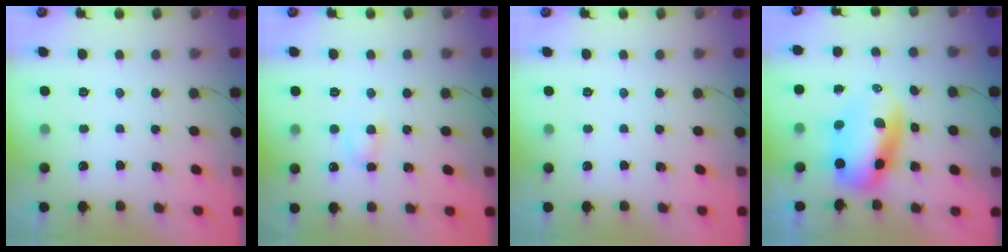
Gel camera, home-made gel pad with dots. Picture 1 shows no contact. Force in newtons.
{"total": 3.1, "press": 2.9, "slide": 1.2}
{"total": 0.0}
{"total": 8.4, "press": 8.1, "slide": 2.2}